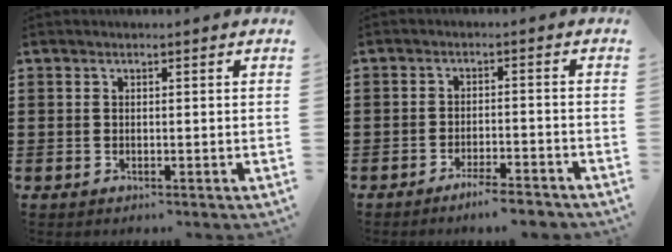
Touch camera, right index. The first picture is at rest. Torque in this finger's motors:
{"motor_torque": [1.63, 0.51, 0.33, 0.09]}